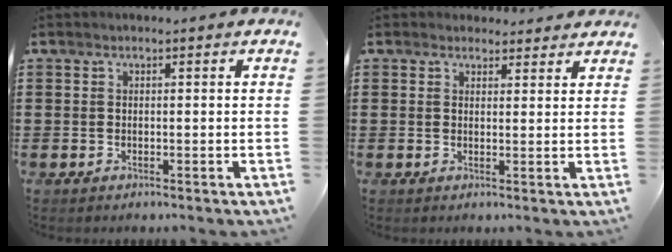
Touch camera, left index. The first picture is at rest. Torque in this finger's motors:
{"motor_torque": [1.25, -0.89, 0.09, 0.00]}